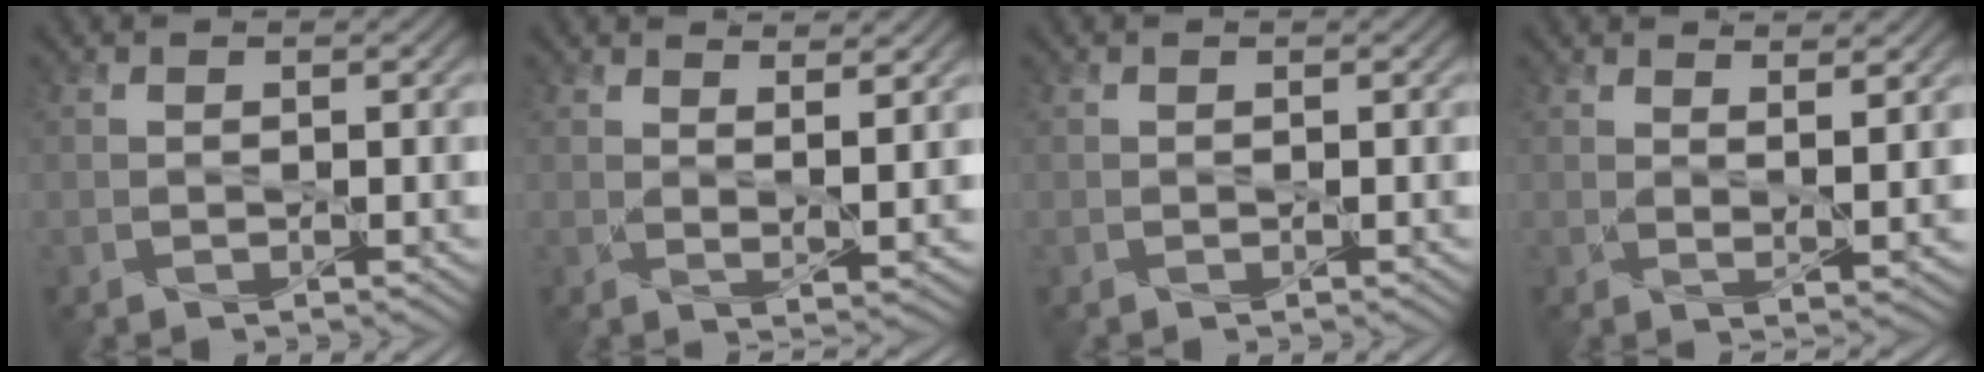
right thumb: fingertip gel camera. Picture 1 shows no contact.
{"total": 4.4, "force": [3.0, 0.8, 3.1], "torque": [-0.061, -0.005, 0.059]}
{"total": 0.0}
{"total": 3.9, "force": [2.7, 0.6, 2.7], "torque": [-0.055, -0.004, 0.055]}